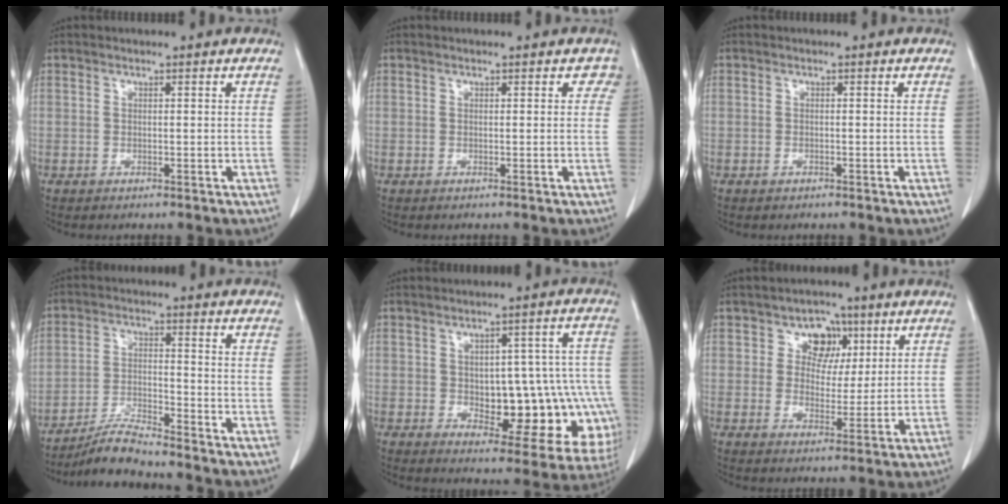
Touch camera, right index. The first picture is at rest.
{"total": 1.1, "force": [0.4, 1.0, 0.3], "torque": [0.019, 0.004, -0.005]}
{"total": 0.5, "force": [-0.4, 0.3, 0.2], "torque": [-0.006, 0.000, -0.005]}
{"total": 6.5, "force": [-6.1, -0.4, 2.2], "torque": [-0.045, -0.018, -0.114]}
{"total": 18.2, "force": [-3.5, 8.1, 15.9], "torque": [-0.128, 0.039, -0.017]}
{"total": 5.6, "force": [2.4, 4.5, 2.3], "torque": [-0.023, 0.012, 0.038]}